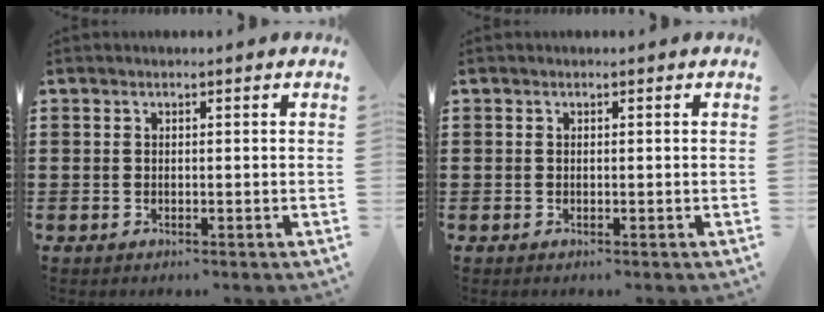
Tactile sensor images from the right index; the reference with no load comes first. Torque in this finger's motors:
{"motor_torque": [-0.07, 0.36, -0.48, -0.16]}